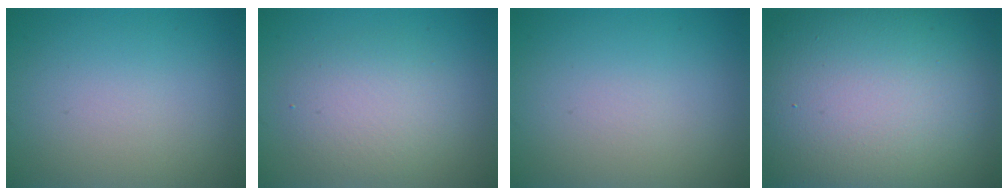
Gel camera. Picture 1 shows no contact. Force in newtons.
{"total": 3.6, "press": 3.6, "slide": 0.3}
{"total": 0.0}
{"total": 19.2, "press": 19.2, "slide": 0.7}